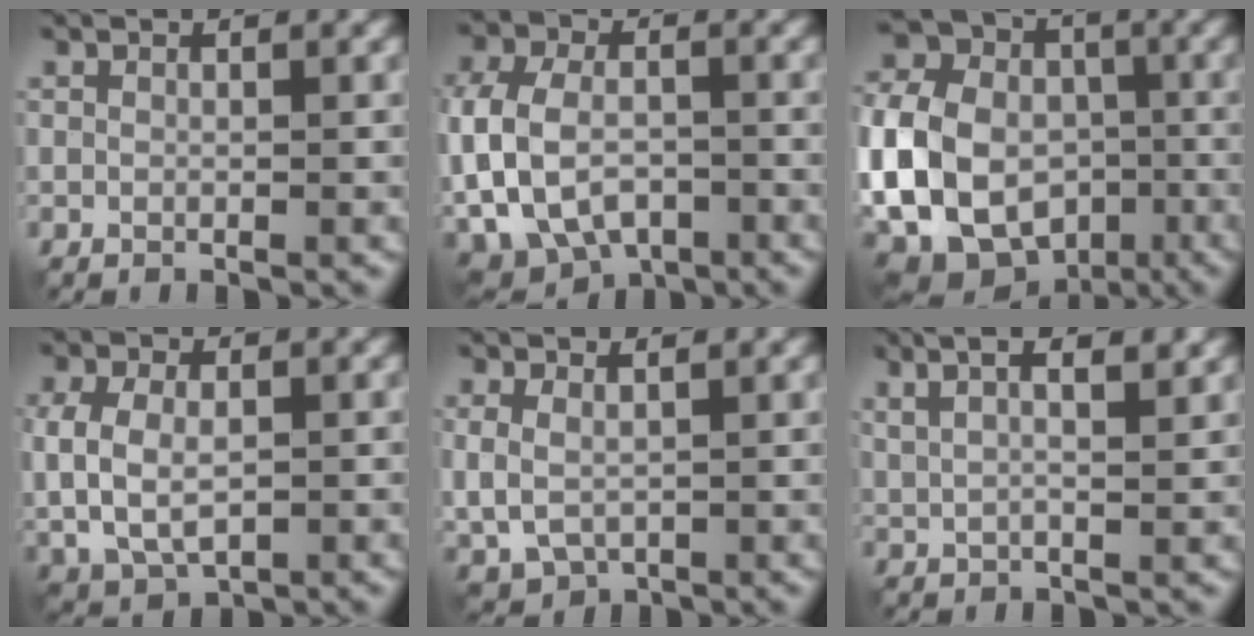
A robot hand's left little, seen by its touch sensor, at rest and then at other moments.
{"total": 12.2, "force": [-4.0, 8.4, 7.8], "torque": [-0.165, -0.004, -0.064]}
{"total": 16.2, "force": [-4.4, 12.7, 9.1], "torque": [-0.196, -0.007, -0.097]}
{"total": 6.8, "force": [-0.9, 4.7, 4.9], "torque": [-0.120, -0.010, 0.001]}
{"total": 3.8, "force": [0.8, 2.3, 2.8], "torque": [-0.064, -0.005, 0.017]}
{"total": 7.3, "force": [4.2, 2.9, 5.2], "torque": [-0.073, 0.032, 0.046]}